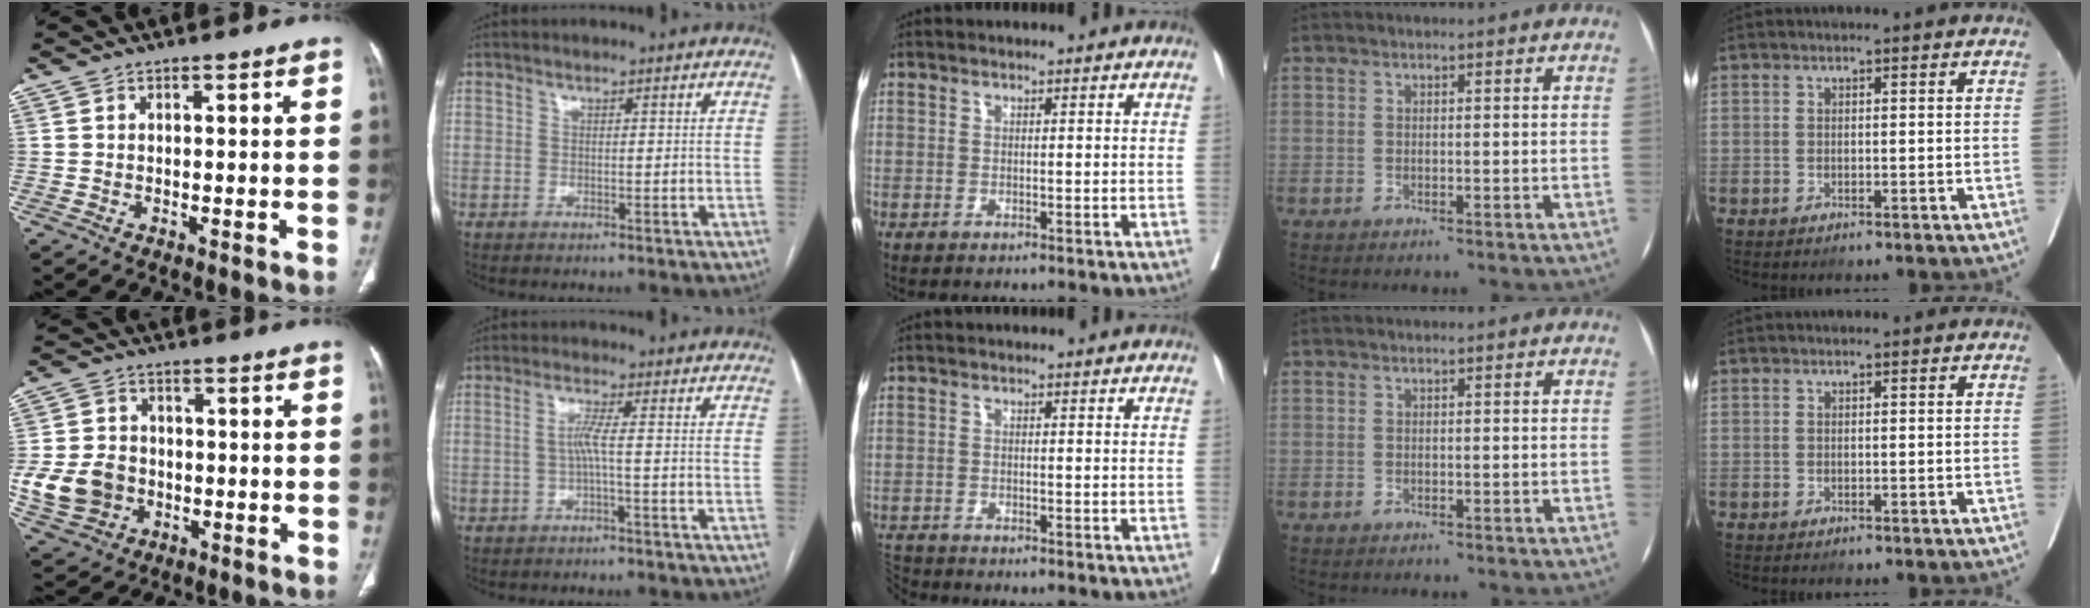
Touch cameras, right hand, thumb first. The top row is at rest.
{"thumb": {"total": 11.2, "force": [-2.1, 9.4, 5.7], "torque": [-0.098, 0.011, -0.031]}, "index": {"total": 2.4, "force": [-0.5, -0.5, 2.3], "torque": [-0.048, 0.005, -0.008]}, "middle": {"total": 2.8, "force": [-2.8, 0.2, -0.3], "torque": [0.007, -0.013, -0.052]}}